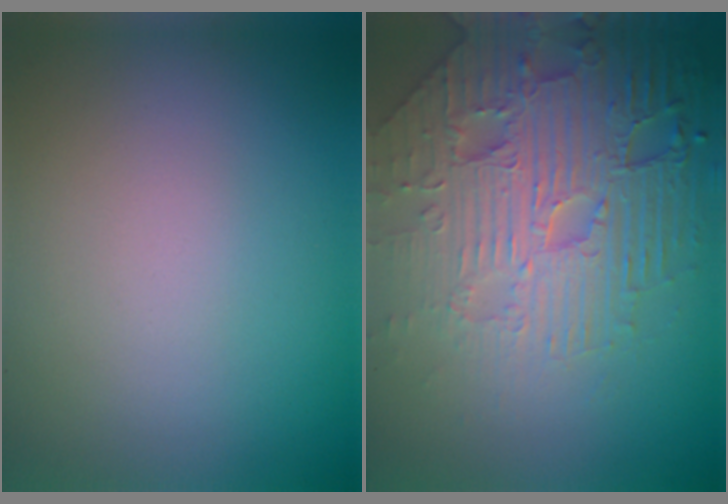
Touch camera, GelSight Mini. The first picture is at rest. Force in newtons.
{"total": 8.8, "press": 6.3, "slide": 6.2}